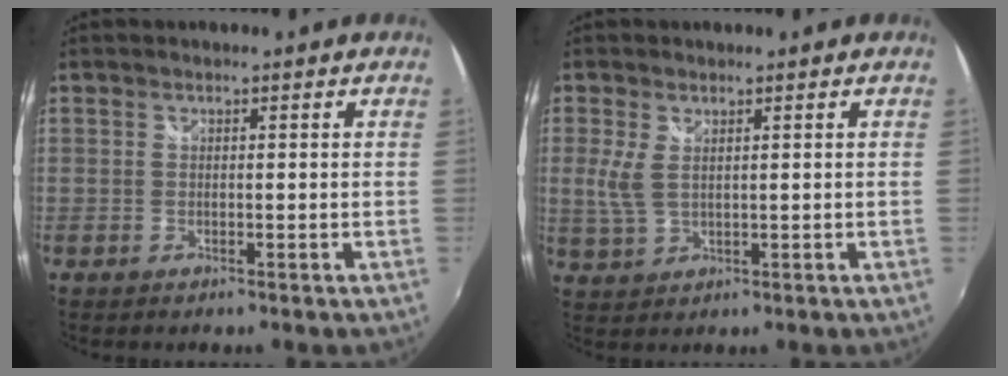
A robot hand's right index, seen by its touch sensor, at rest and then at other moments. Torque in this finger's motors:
{"motor_torque": [0.29, -0.10, 0.29, 0.04]}